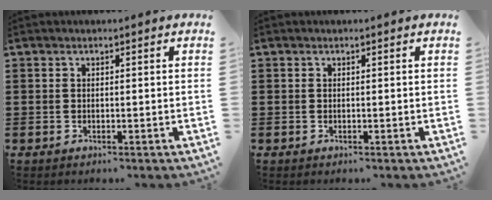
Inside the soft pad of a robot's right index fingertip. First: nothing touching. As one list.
[{"total": 0.0}]